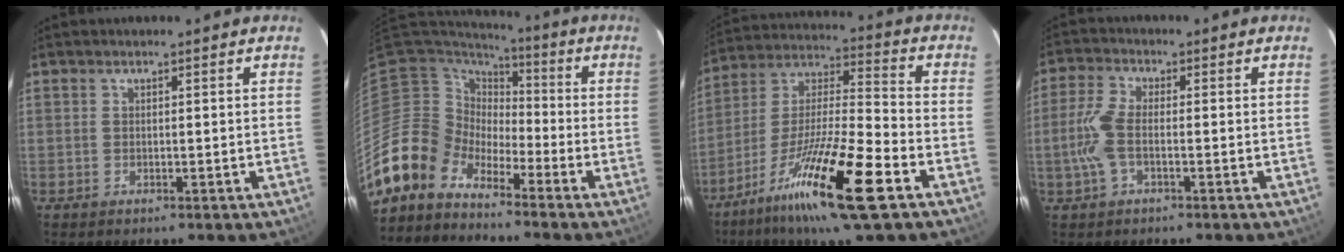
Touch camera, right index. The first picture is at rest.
{"total": 9.2, "force": [-7.7, 4.9, 0.1], "torque": [-0.013, 0.025, -0.163]}
{"total": 20.3, "force": [-11.6, 2.5, 16.5], "torque": [-0.313, -0.017, -0.213]}
{"total": 5.9, "force": [-1.3, 2.3, 5.2], "torque": [-0.121, 0.007, -0.027]}